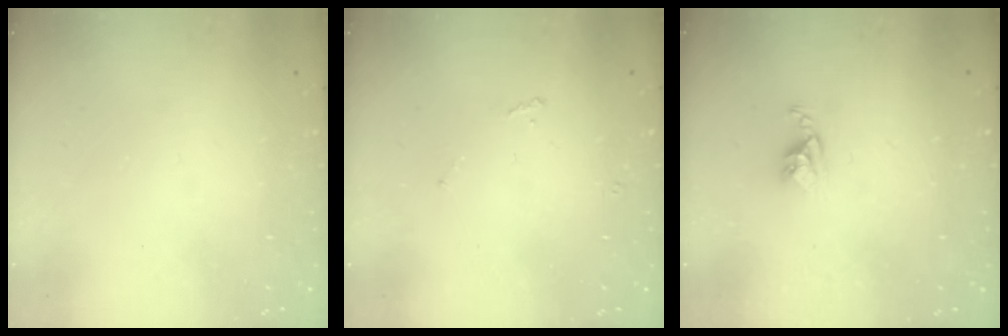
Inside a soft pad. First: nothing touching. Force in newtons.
{"total": 4.7, "press": 4.7, "slide": 0.6}
{"total": 3.9, "press": 3.9, "slide": 0.2}